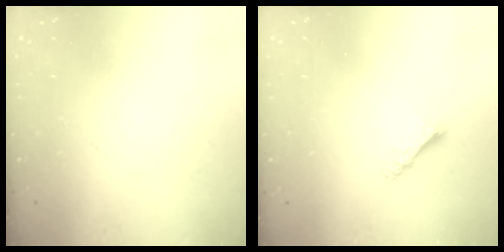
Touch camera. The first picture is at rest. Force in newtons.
{"total": 4.2, "press": 4.1, "slide": 0.5}